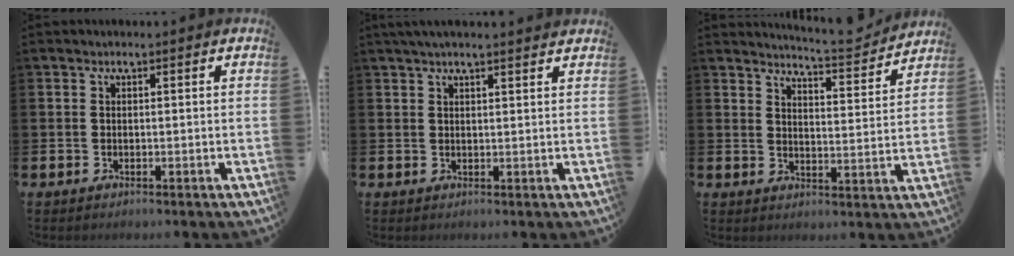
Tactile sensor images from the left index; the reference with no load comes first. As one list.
[{"total": 2.5, "force": [2.3, 0.0, 1.0], "torque": [-0.022, -0.002, 0.042]}, {"total": 5.5, "force": [5.4, 0.0, 0.8], "torque": [-0.022, -0.043, 0.090]}]